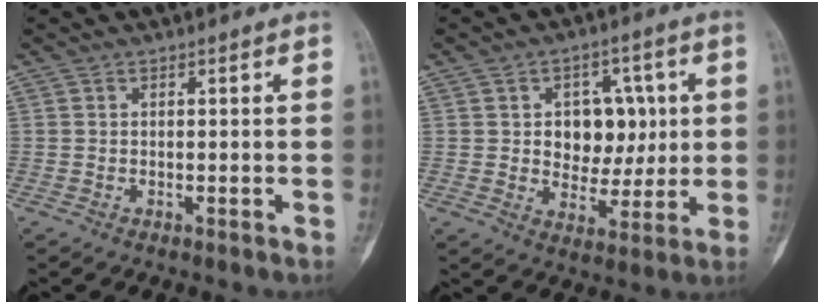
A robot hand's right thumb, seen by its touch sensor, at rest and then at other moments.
{"total": 10.5, "force": [1.6, 7.9, 6.7], "torque": [-0.045, -0.002, 0.030]}